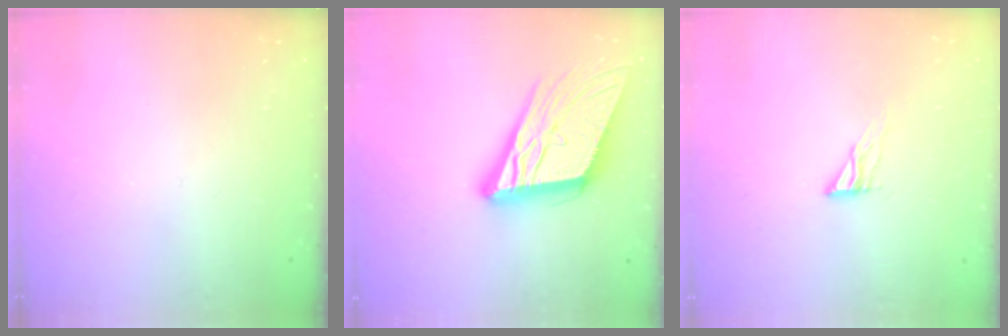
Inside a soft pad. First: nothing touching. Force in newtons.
{"total": 18.8, "press": 18.5, "slide": 3.5}
{"total": 4.5, "press": 4.4, "slide": 0.4}